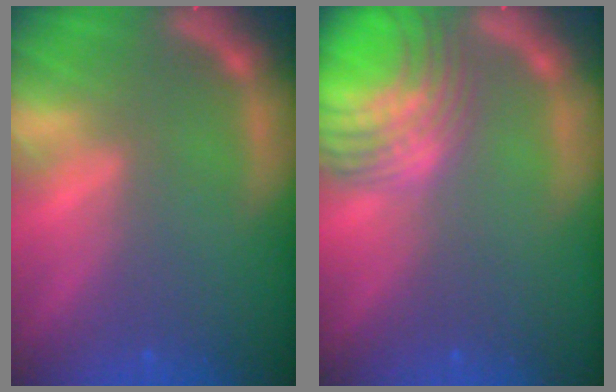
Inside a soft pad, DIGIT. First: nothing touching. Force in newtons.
{"total": 10.1}